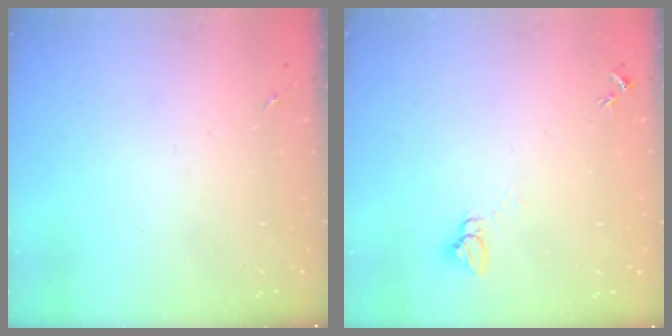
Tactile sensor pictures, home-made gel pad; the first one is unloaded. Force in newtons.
{"total": 3.2, "press": 3.2, "slide": 0.1}